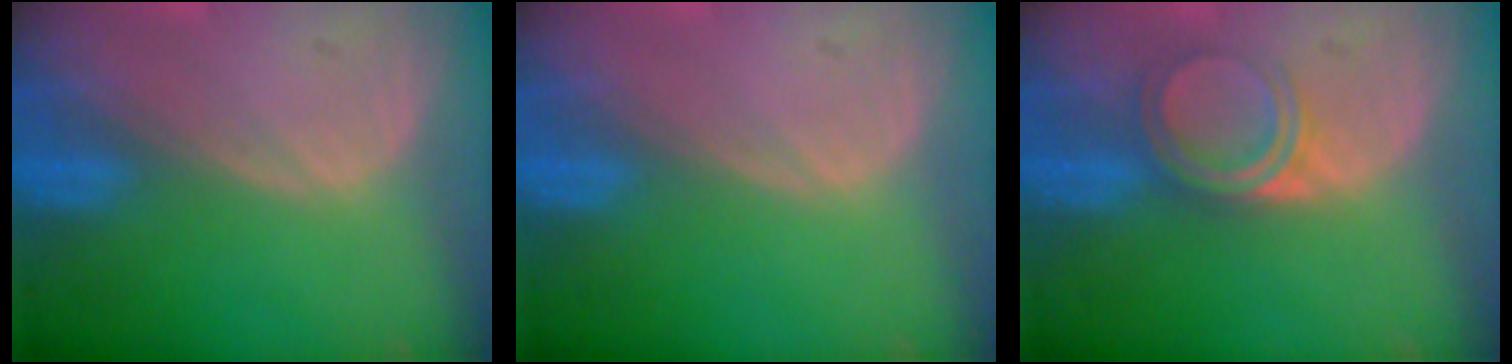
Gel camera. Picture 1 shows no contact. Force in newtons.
{"total": 0.0}
{"total": 4.7, "press": 4.2, "slide": 2.1}